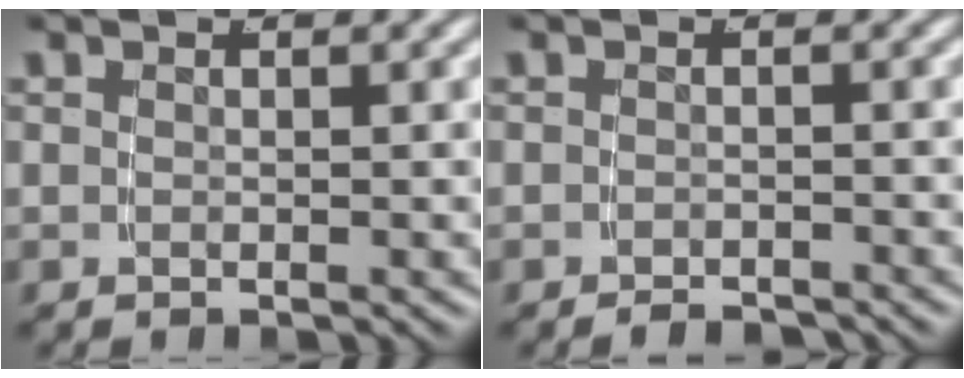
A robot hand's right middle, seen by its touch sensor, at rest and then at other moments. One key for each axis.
{"total": 2.1, "fx": -2.1, "fy": 0.0, "fz": 0.2, "tx": 0.000, "ty": -0.008, "tz": -0.032}